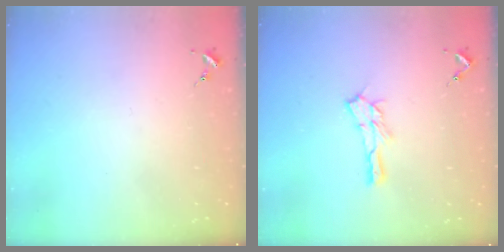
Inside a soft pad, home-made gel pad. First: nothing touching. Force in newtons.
{"total": 8.4, "press": 8.4, "slide": 0.3}